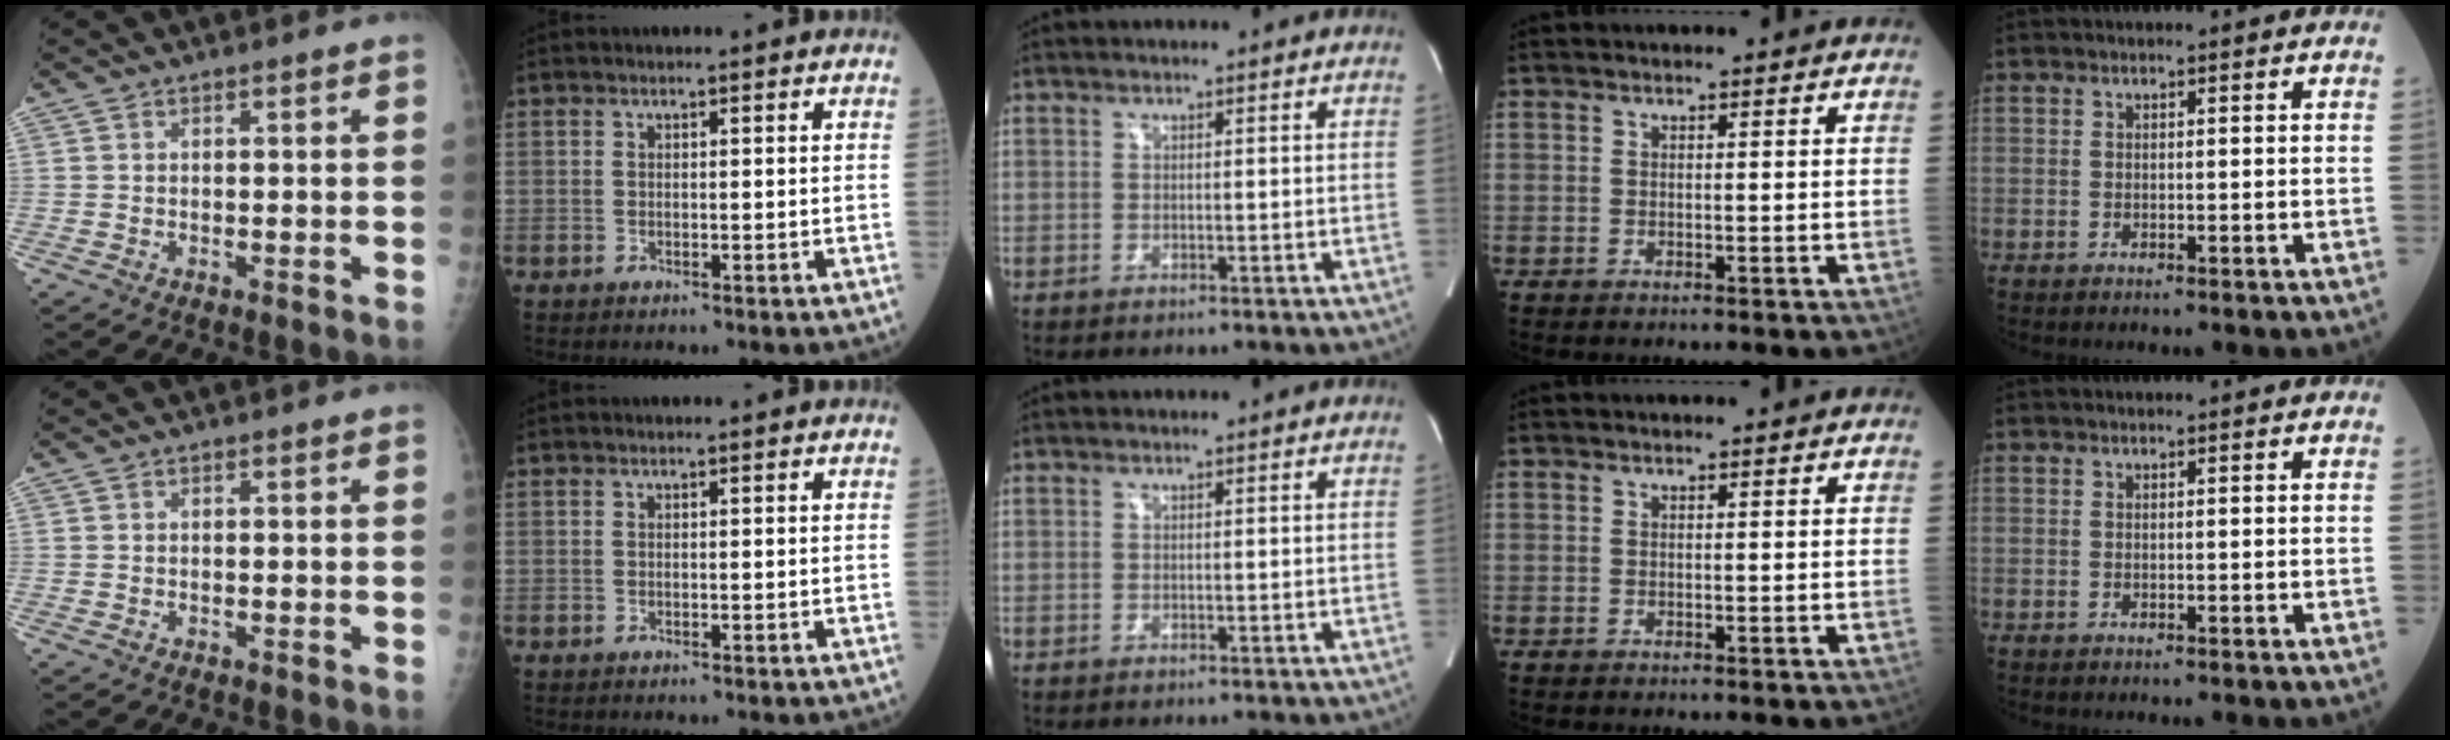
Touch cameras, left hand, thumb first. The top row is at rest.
{}